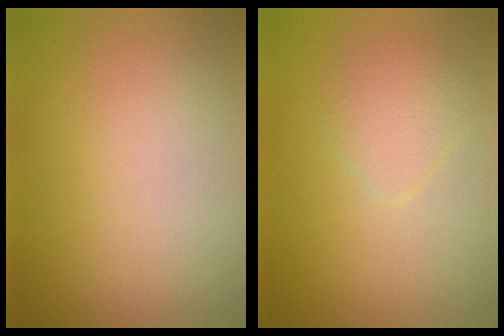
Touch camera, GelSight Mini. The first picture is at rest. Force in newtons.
{"total": 2.0, "press": 1.9, "slide": 0.1}